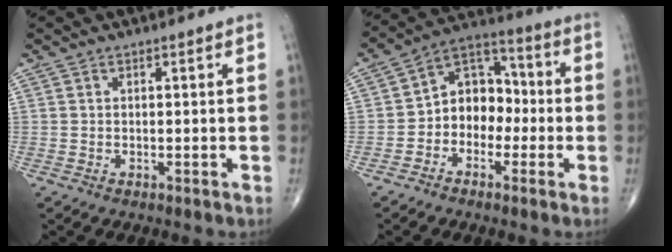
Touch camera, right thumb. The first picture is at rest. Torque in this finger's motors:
{"motor_torque": [-0.12, 0.38, 0.34, -0.26, 0.05]}